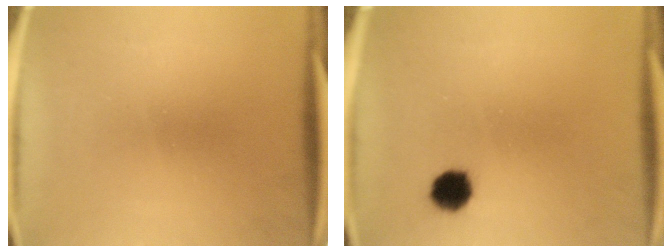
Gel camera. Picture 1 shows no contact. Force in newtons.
{"total": 4.9}